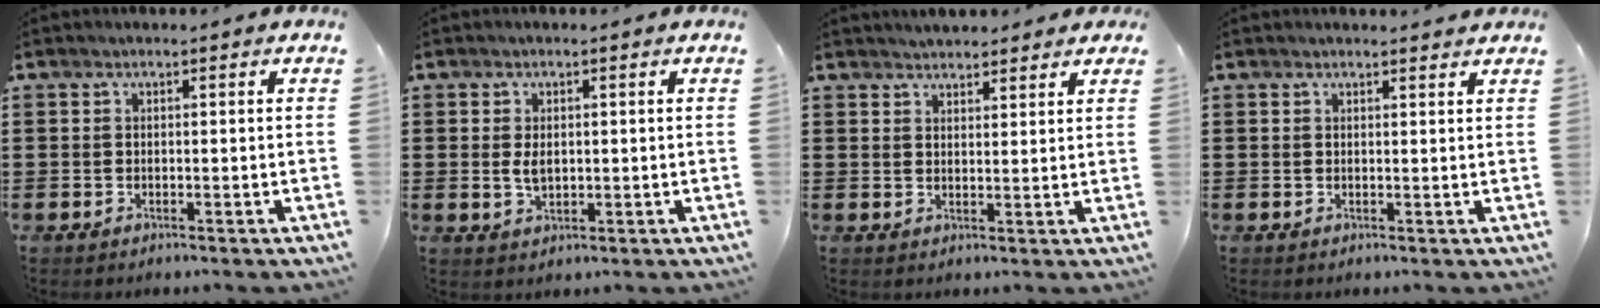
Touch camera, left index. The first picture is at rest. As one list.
[{"total": 2.8, "force": [0.2, 1.6, 2.3], "torque": [-0.055, 0.003, 0.000]}, {"total": 2.3, "force": [2.2, 0.5, 0.0], "torque": [-0.006, 0.001, 0.043]}, {"total": 1.1, "force": [1.1, 0.0, 0.3], "torque": [-0.008, -0.001, 0.021]}]